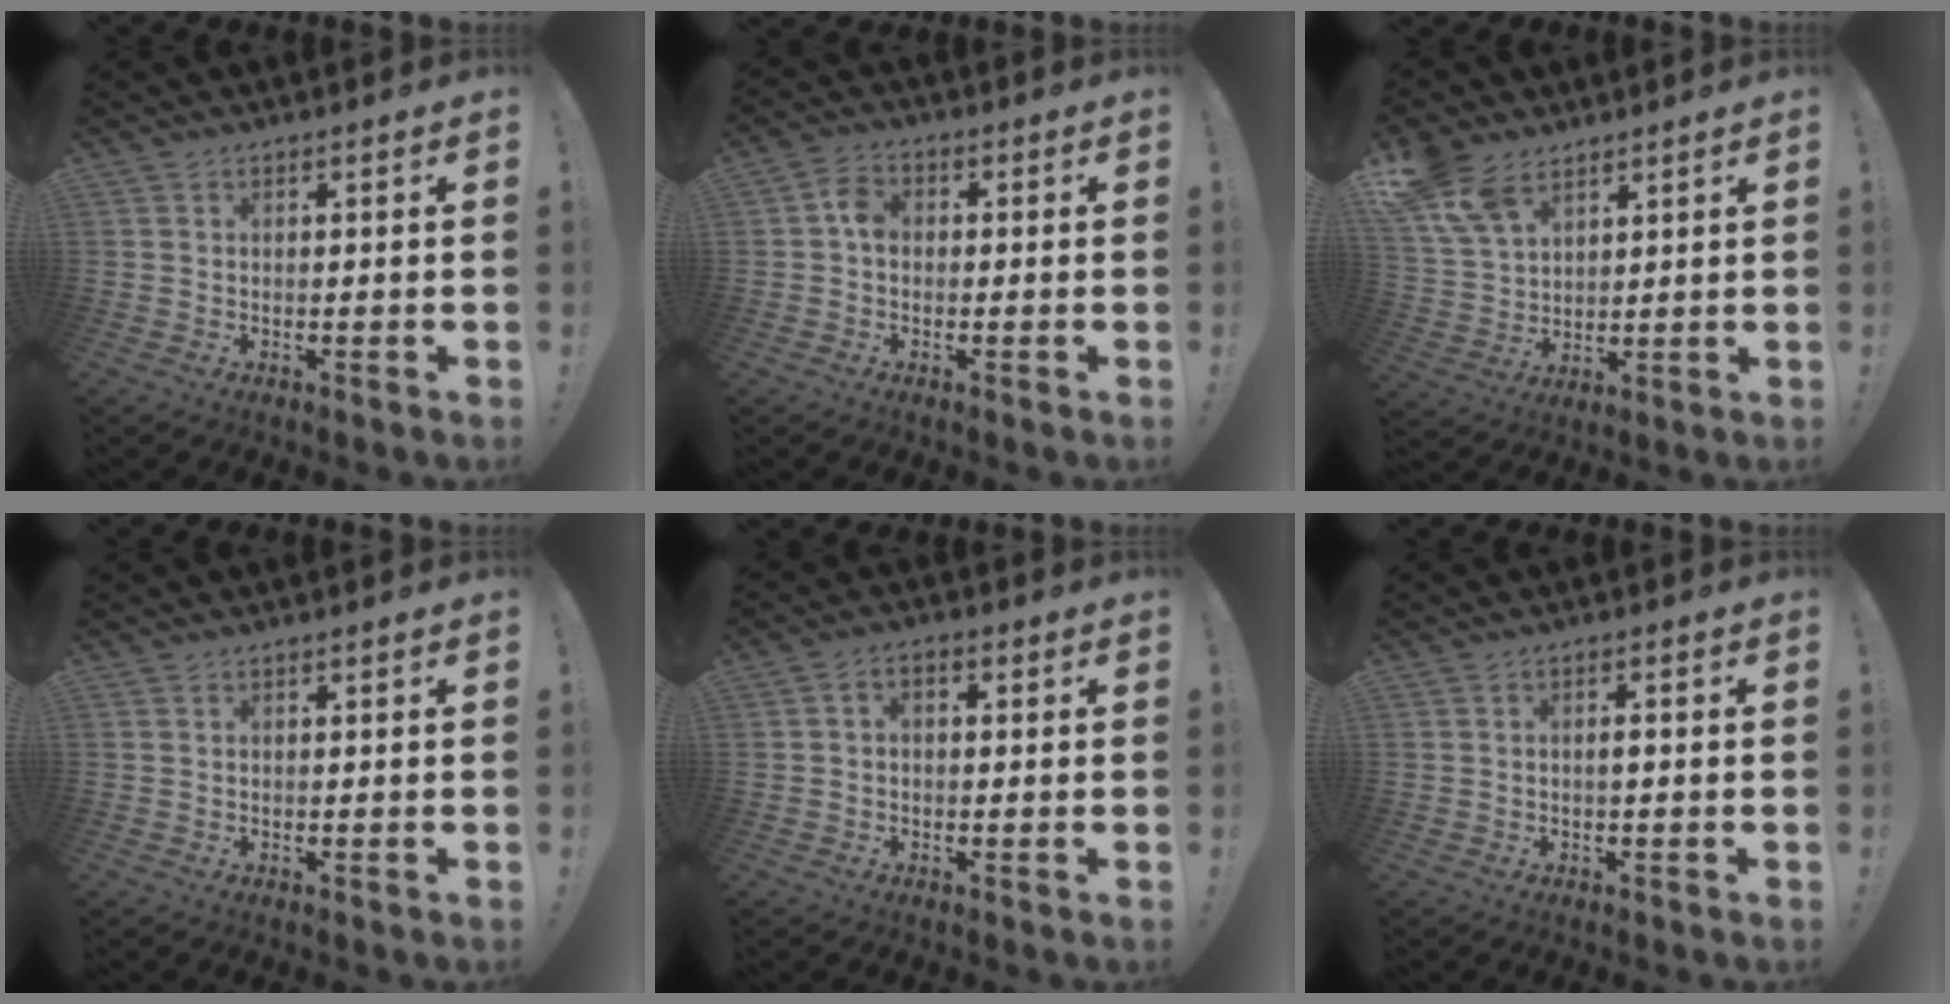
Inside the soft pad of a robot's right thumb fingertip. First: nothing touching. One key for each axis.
{"total": 4.6, "fx": -0.4, "fy": 3.2, "fz": 3.2, "tx": -0.057, "ty": 0.016, "tz": -0.005}
{"total": 11.4, "fx": 7.5, "fy": 6.7, "fz": 5.3, "tx": -0.117, "ty": -0.032, "tz": 0.149}
{"total": 0.0}
{"total": 2.6, "fx": -0.8, "fy": 1.8, "fz": 1.7, "tx": -0.024, "ty": 0.008, "tz": -0.017}
{"total": 1.4, "fx": -0.4, "fy": 0.3, "fz": 1.3, "tx": -0.019, "ty": 0.001, "tz": -0.010}